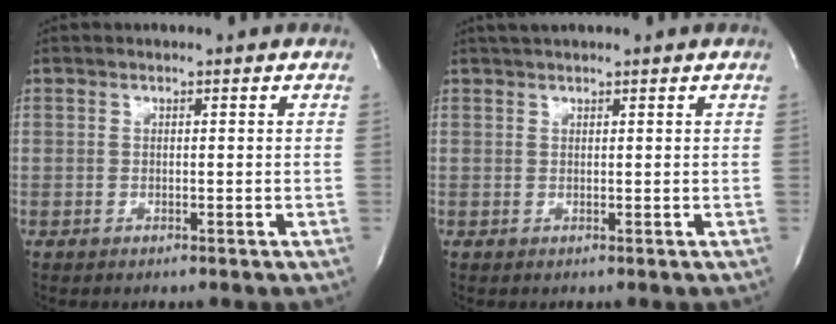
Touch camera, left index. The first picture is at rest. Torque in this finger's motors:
{"motor_torque": [-0.22, -0.28, 0.05, 0.08]}